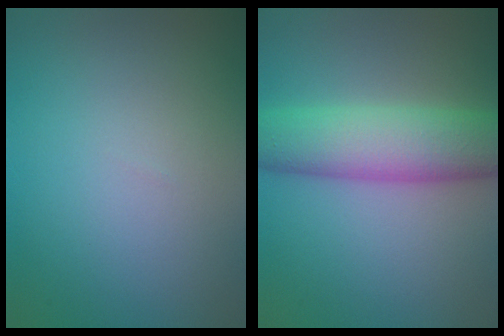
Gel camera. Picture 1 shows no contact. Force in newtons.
{"total": 7.2, "press": 7.2, "slide": 0.2}